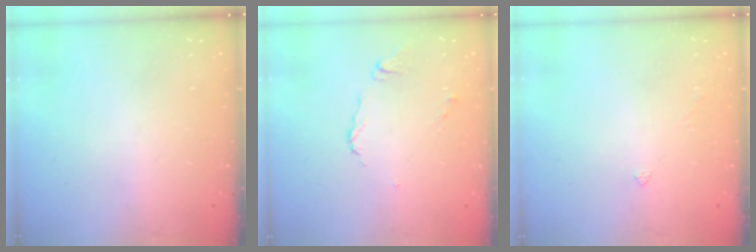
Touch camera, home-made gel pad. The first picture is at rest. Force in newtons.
{"total": 5.3, "press": 5.3, "slide": 0.3}
{"total": 1.5, "press": 1.4, "slide": 0.3}